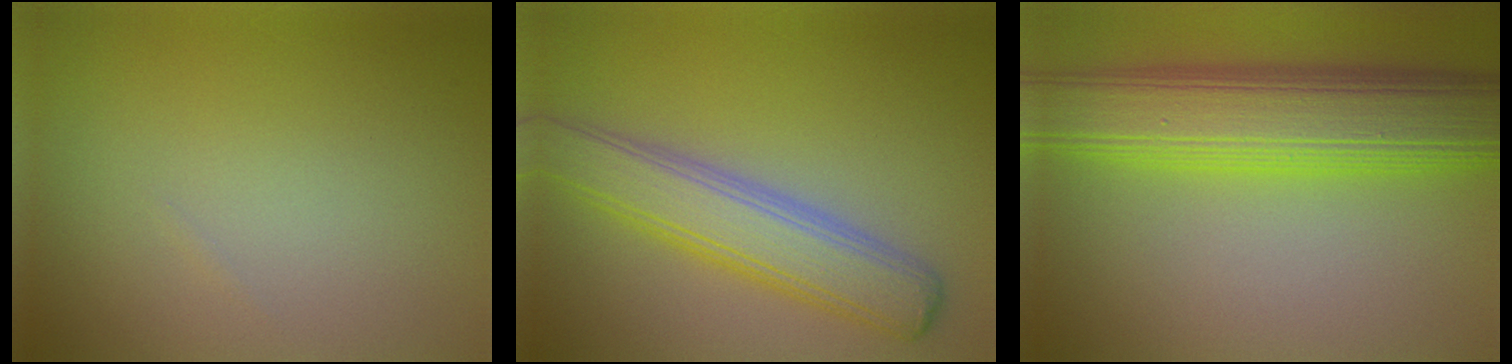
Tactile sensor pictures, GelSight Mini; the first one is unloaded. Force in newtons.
{"total": 5.9, "press": 5.9, "slide": 0.2}
{"total": 10.4, "press": 10.4, "slide": 0.4}